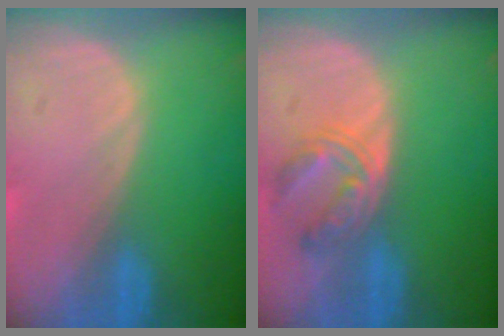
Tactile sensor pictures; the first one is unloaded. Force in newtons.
{"total": 5.4, "press": 5.1, "slide": 1.8}